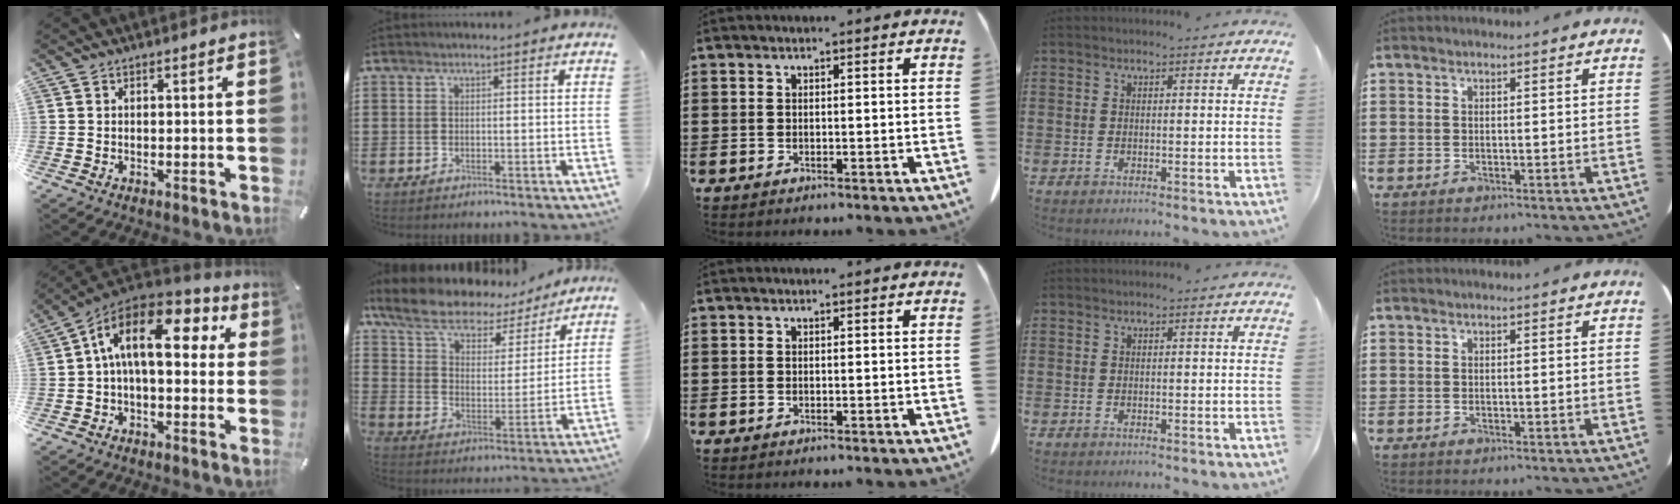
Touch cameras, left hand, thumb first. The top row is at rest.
{"thumb": {"total": 16.0, "force": [3.6, 8.0, 13.3], "torque": [-0.256, -0.009, 0.057]}, "index": {"total": 8.7, "force": [7.3, 2.9, 3.7], "torque": [-0.105, -0.035, 0.128]}}